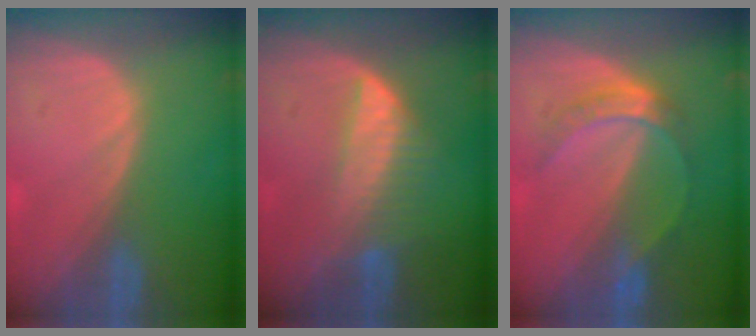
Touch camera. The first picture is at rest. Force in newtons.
{"total": 6.5, "press": 5.8, "slide": 2.9}
{"total": 5.0, "press": 4.7, "slide": 1.5}